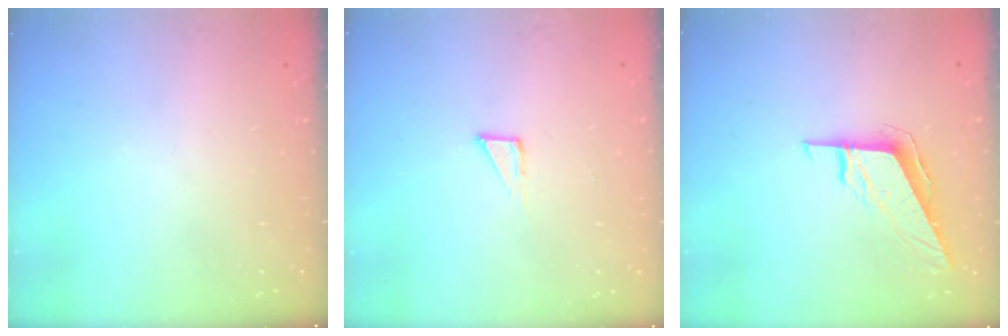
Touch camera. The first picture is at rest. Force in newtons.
{"total": 2.7, "press": 2.7, "slide": 0.2}
{"total": 8.6, "press": 8.6, "slide": 0.2}